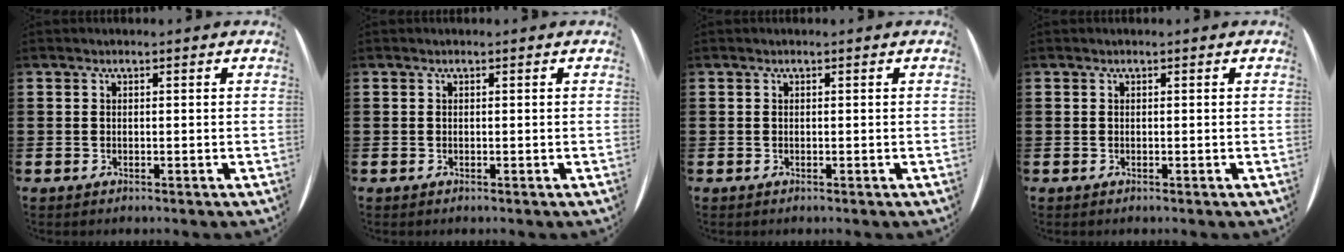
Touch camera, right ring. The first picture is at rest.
{"total": 0.0}
{"total": 0.0}
{"total": 0.0}